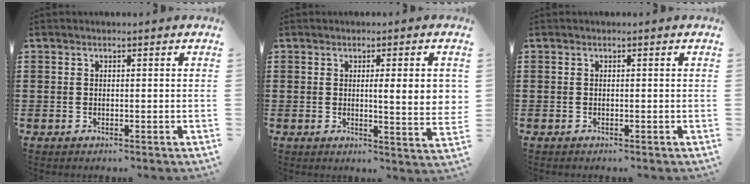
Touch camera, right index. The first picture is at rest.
{"total": 5.9, "force": [1.0, 0.6, 5.8], "torque": [-0.084, -0.011, 0.008]}
{"total": 0.0}